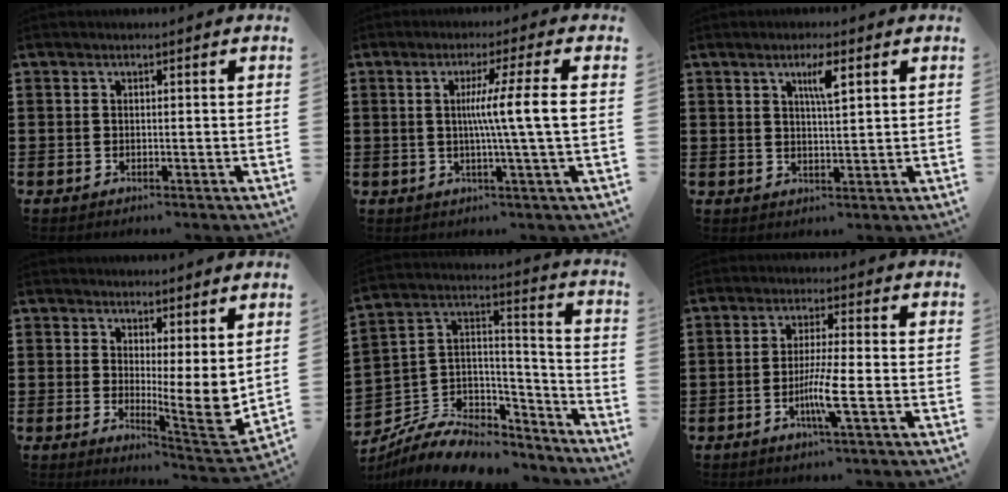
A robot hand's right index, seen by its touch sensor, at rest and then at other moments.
{"total": 8.7, "force": [0.5, -0.7, 8.7], "torque": [-0.158, -0.004, 0.000]}
{"total": 4.0, "force": [1.9, 0.7, 3.4], "torque": [-0.064, 0.004, 0.028]}
{"total": 6.4, "force": [3.0, 1.7, 5.4], "torque": [-0.066, -0.041, 0.055]}
{"total": 8.1, "force": [-6.5, 4.0, 2.6], "torque": [-0.058, 0.011, -0.124]}
{"total": 6.1, "force": [-1.9, -0.1, 5.8], "torque": [-0.112, -0.017, -0.037]}